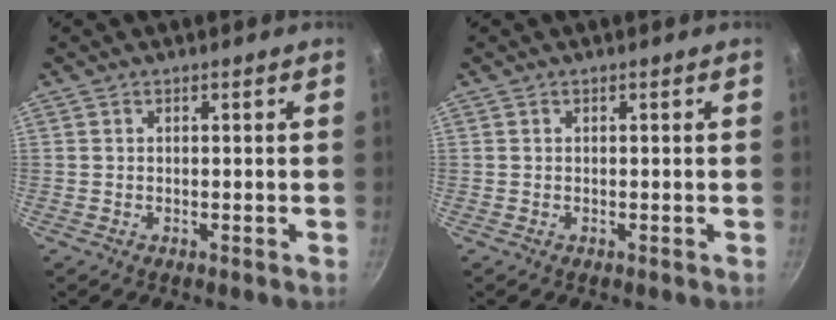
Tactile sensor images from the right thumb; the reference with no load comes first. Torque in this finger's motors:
{"motor_torque": [-0.01, 0.01, 0.02, -0.02, 0.00]}